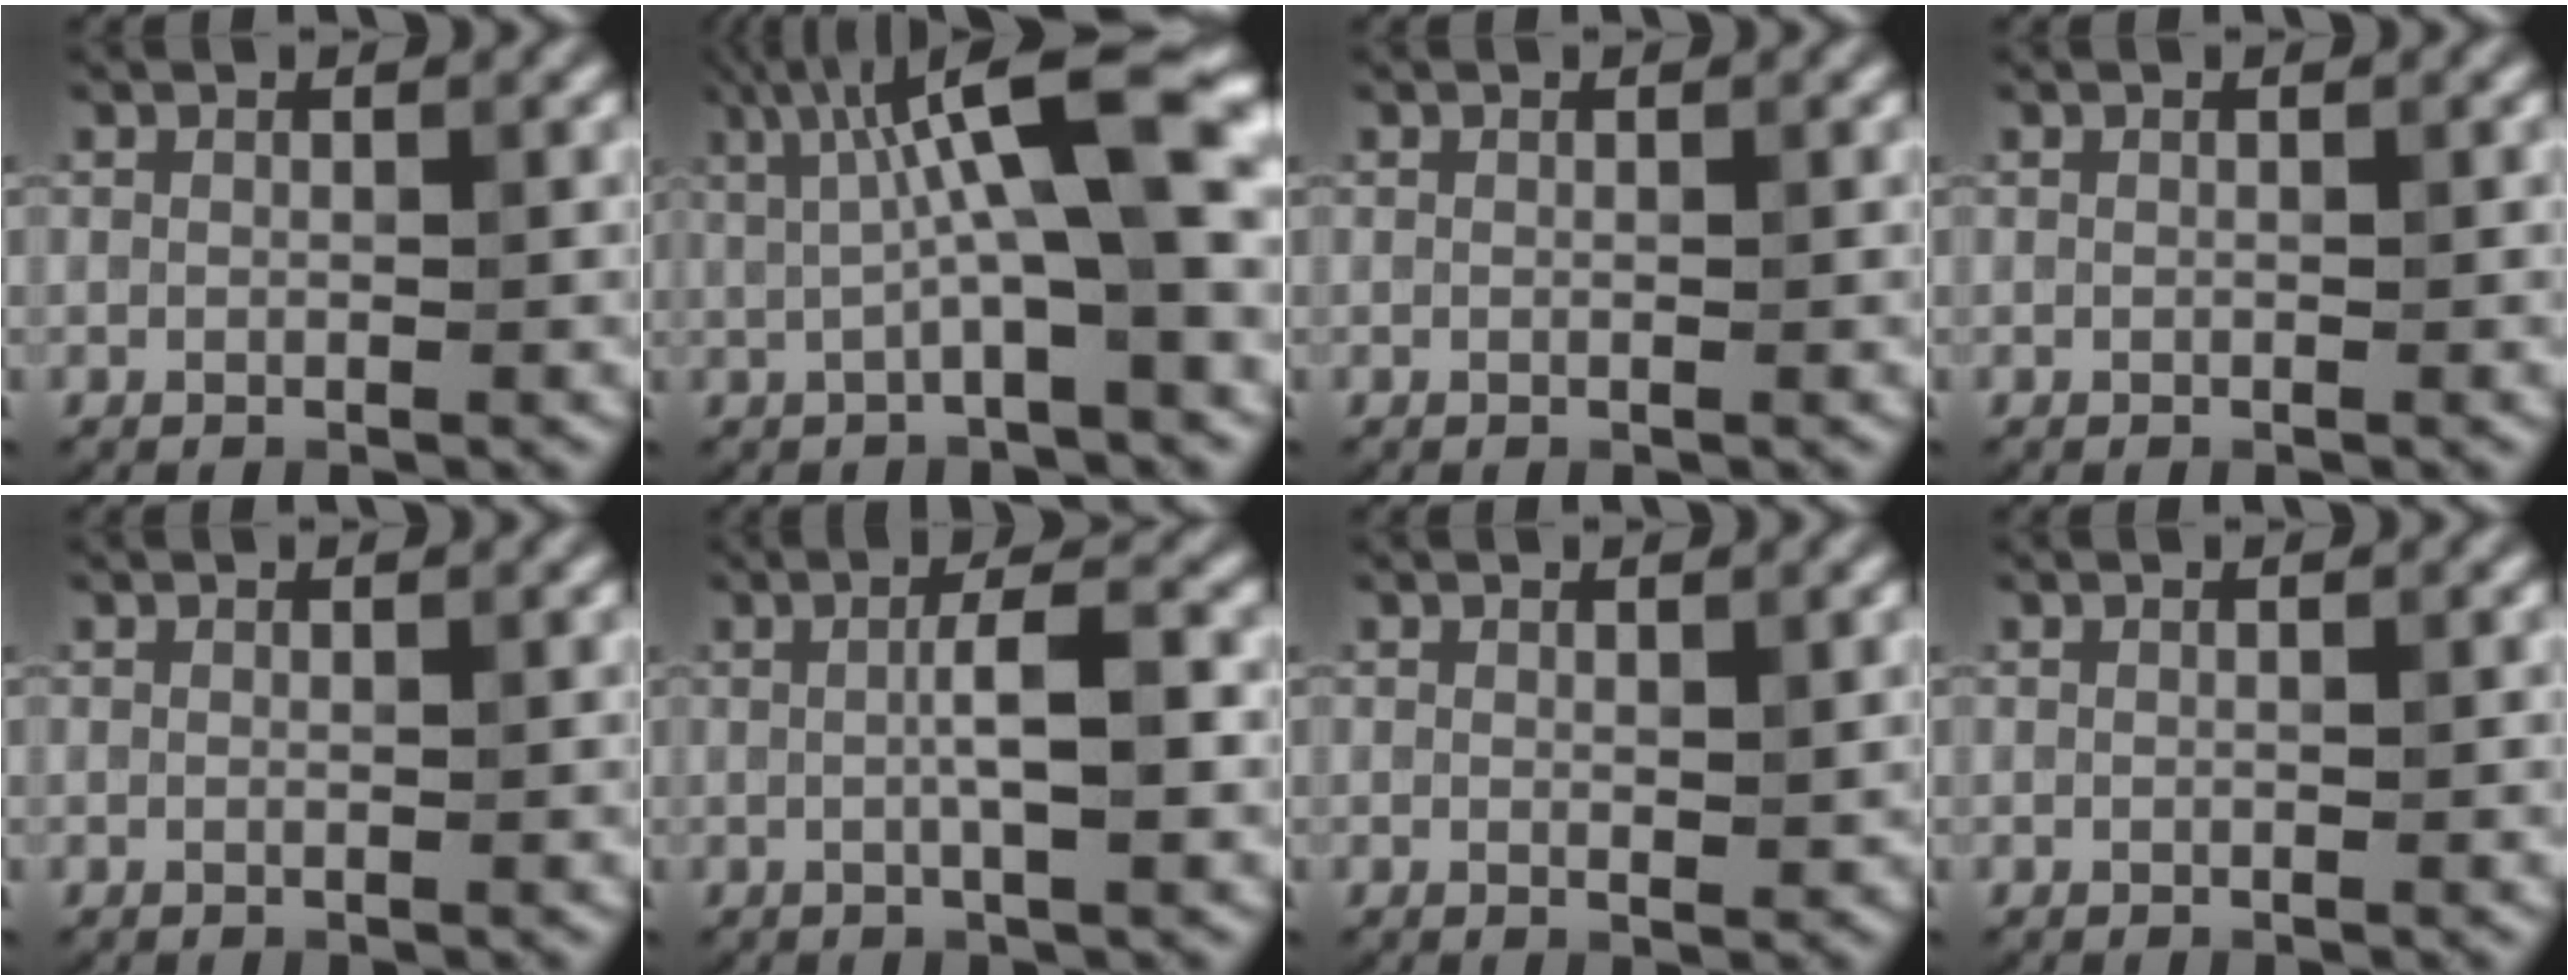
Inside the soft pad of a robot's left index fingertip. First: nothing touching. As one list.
[{"total": 11.0, "force": [2.2, 2.5, 10.5], "torque": [-0.156, 0.023, 0.032]}, {"total": 0.0}, {"total": 0.0}, {"total": 0.0}, {"total": 3.8, "force": [0.0, 0.6, 3.7], "torque": [-0.066, 0.007, 0.000]}, {"total": 0.8, "force": [0.3, 0.4, 0.7], "torque": [-0.007, -0.005, 0.005]}, {"total": 0.0}]